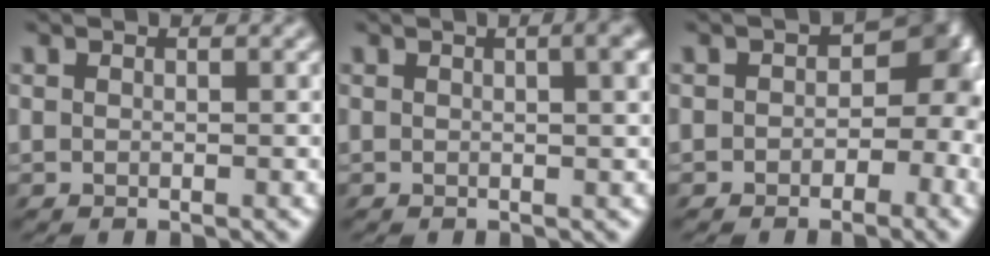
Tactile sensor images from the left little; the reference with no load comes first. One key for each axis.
{"total": 4.9, "fx": 1.7, "fy": 2.2, "fz": 4.0, "tx": -0.070, "ty": 0.012, "tz": 0.034}
{"total": 10.1, "fx": -1.2, "fy": 7.1, "fz": 7.1, "tx": -0.078, "ty": -0.021, "tz": -0.032}